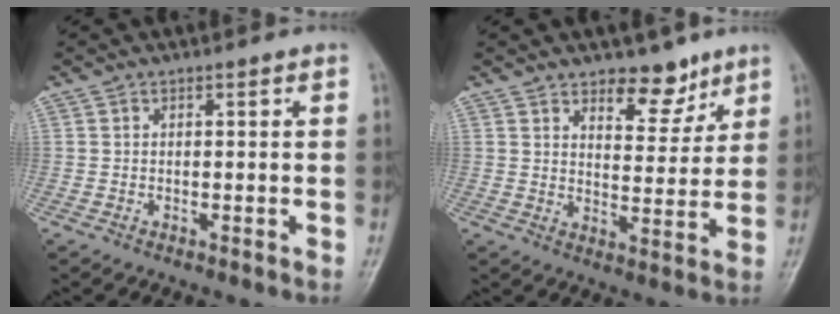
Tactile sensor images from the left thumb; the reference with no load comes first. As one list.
[{"total": 7.9, "force": [5.6, 3.9, 4.1], "torque": [-0.026, -0.039, 0.085]}]